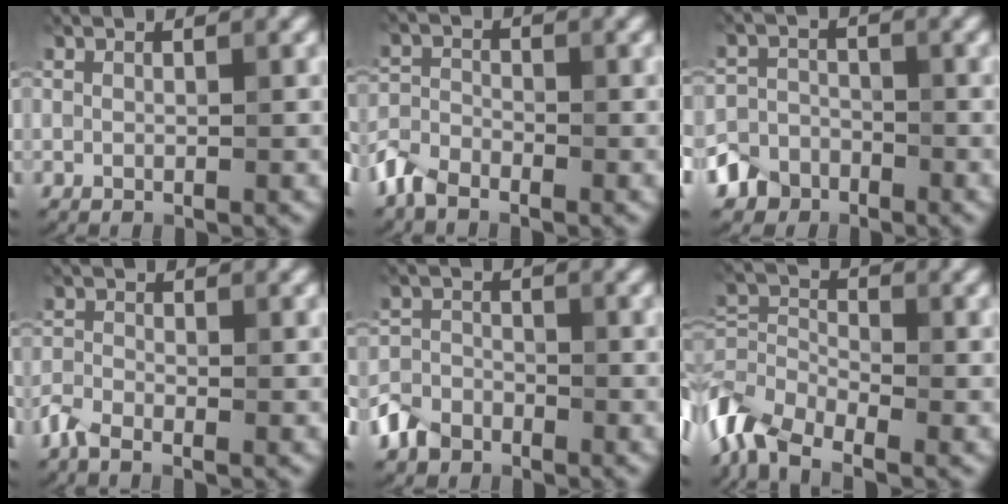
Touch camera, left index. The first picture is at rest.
{"total": 3.2, "force": [-2.6, 1.5, 1.1], "torque": [-0.026, 0.003, -0.066]}
{"total": 4.1, "force": [-3.0, 2.8, 0.2], "torque": [0.015, -0.003, -0.059]}
{"total": 2.2, "force": [-1.8, 0.8, 1.0], "torque": [-0.026, 0.000, -0.049]}
{"total": 3.1, "force": [-2.3, 2.0, 0.6], "torque": [-0.013, 0.003, -0.054]}
{"total": 6.6, "force": [-4.5, 3.2, 3.6], "torque": [-0.079, 0.003, -0.105]}